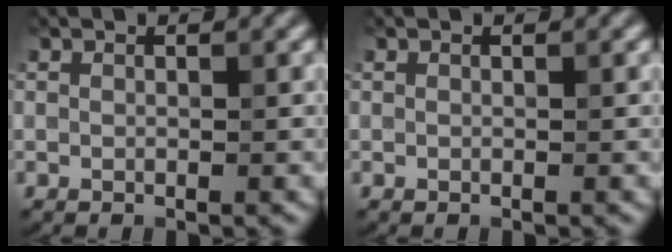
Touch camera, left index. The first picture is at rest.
{"total": 0.0}